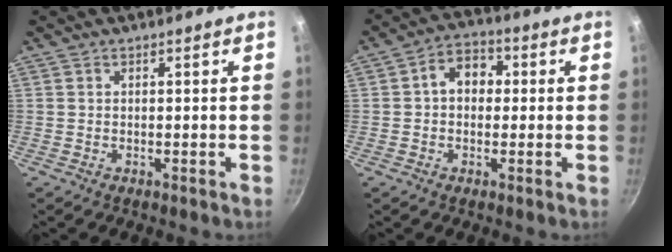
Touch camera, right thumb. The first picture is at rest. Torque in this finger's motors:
{"motor_torque": [0.75, 1.31, 0.62, -0.10, 0.16]}